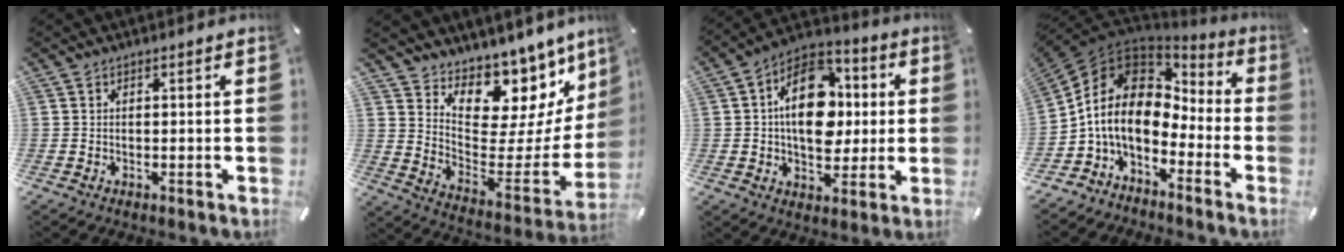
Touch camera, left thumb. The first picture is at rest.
{"total": 11.7, "force": [9.6, 6.4, 2.1], "torque": [-0.018, -0.115, 0.159]}
{"total": 17.9, "force": [1.4, 12.2, 13.1], "torque": [-0.210, -0.001, 0.023]}
{"total": 12.3, "force": [-1.4, 8.7, 8.6], "torque": [-0.200, 0.002, -0.032]}